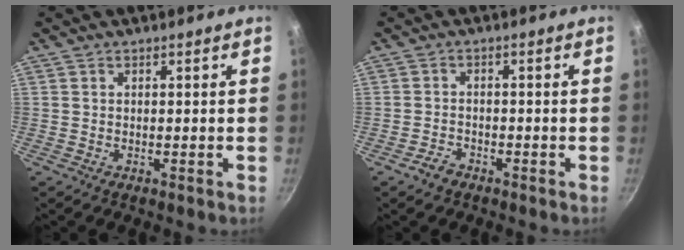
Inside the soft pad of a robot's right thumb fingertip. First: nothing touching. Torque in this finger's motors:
{"motor_torque": [-0.21, 0.06, -0.26, 0.32, 0.02]}